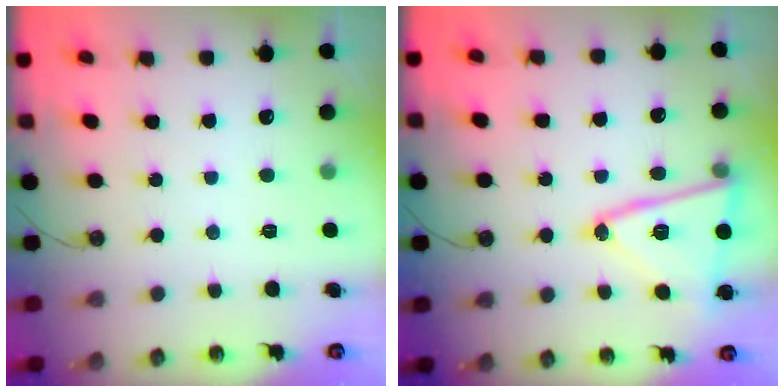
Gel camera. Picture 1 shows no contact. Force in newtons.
{"total": 16.3, "press": 16.3, "slide": 1.0}